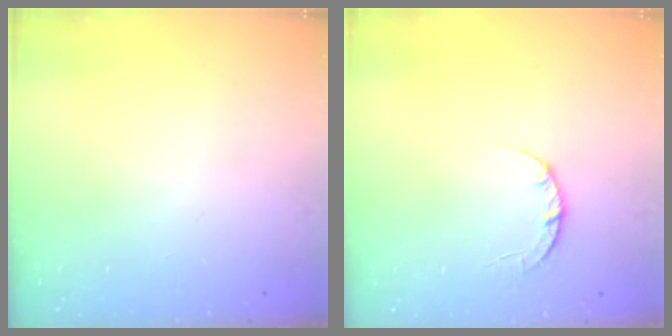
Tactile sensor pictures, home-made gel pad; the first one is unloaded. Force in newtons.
{"total": 3.7, "press": 3.7, "slide": 0.5}